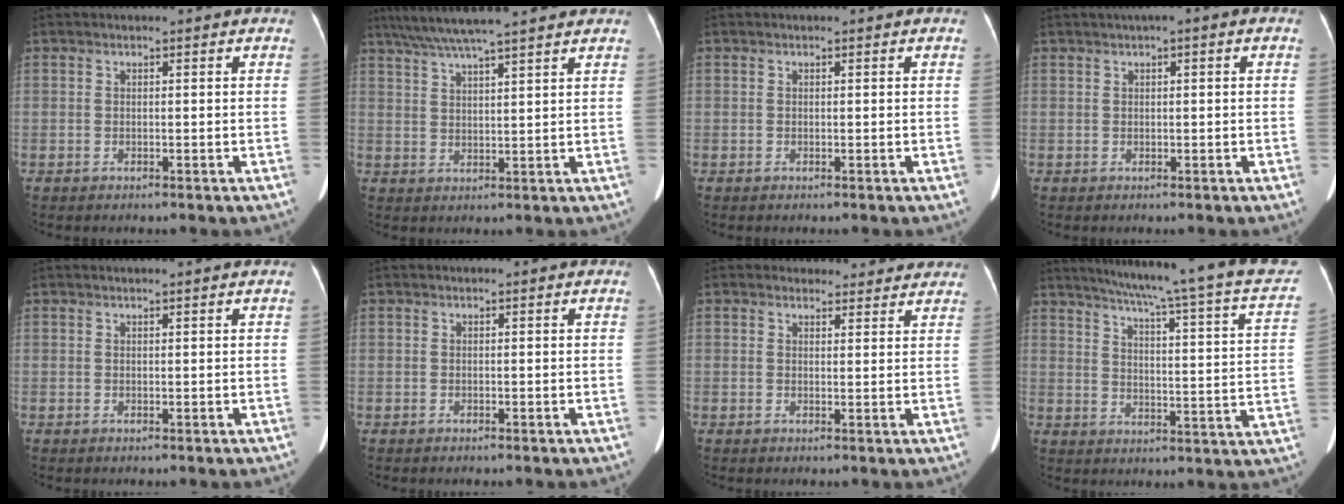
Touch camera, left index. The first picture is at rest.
{"total": 13.0, "force": [11.0, 0.1, 6.9], "torque": [-0.125, 0.045, 0.163]}
{"total": 0.0}
{"total": 2.1, "force": [0.8, 0.3, 1.9], "torque": [-0.031, 0.012, 0.009]}
{"total": 1.0, "force": [0.9, -0.3, 0.5], "torque": [-0.013, 0.007, 0.019]}
{"total": 0.0}
{"total": 6.7, "force": [6.2, 2.6, 0.3], "torque": [0.020, 0.009, 0.053]}
{"total": 25.5, "force": [21.5, 0.8, 13.6], "torque": [-0.195, -0.045, 0.258]}